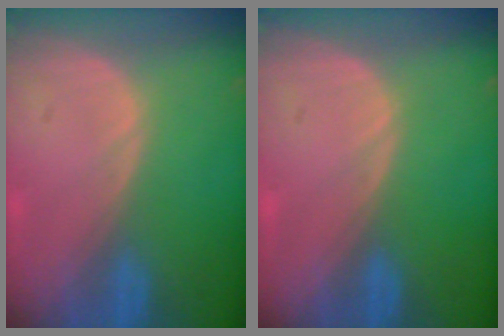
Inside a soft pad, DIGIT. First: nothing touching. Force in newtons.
{"total": 0.0}